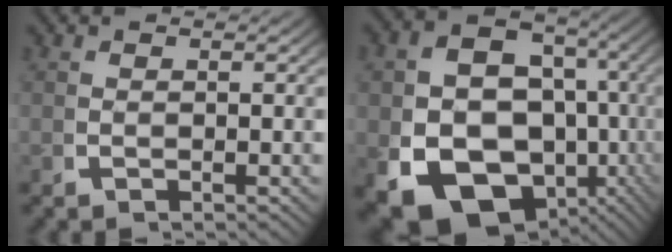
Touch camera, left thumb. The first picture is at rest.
{"total": 18.5, "force": [-4.7, 13.7, 11.6], "torque": [-0.239, -0.077, -0.048]}